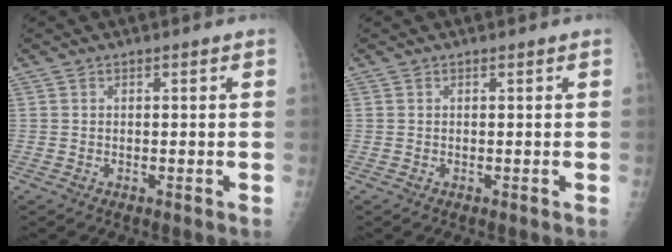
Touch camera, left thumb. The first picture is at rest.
{"total": 0.0}